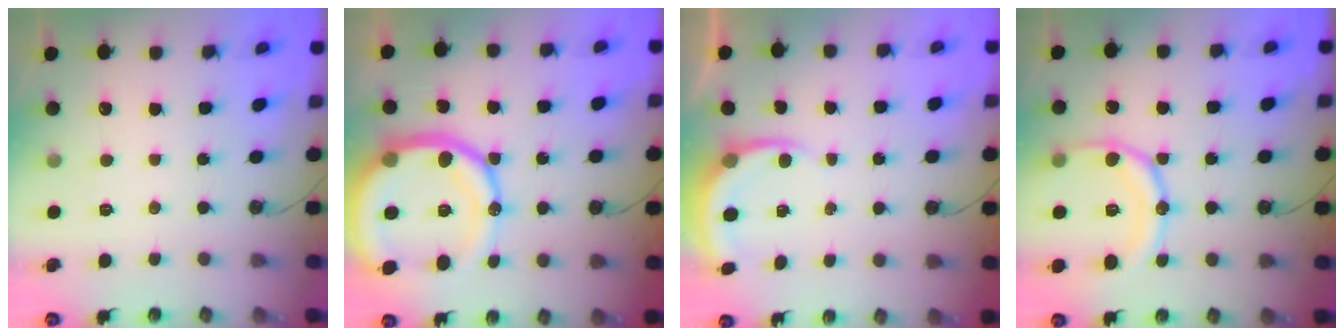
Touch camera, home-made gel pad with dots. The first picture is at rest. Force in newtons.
{"total": 21.2, "press": 21.0, "slide": 3.0}
{"total": 5.8, "press": 5.8, "slide": 0.3}
{"total": 15.6, "press": 15.5, "slide": 1.6}